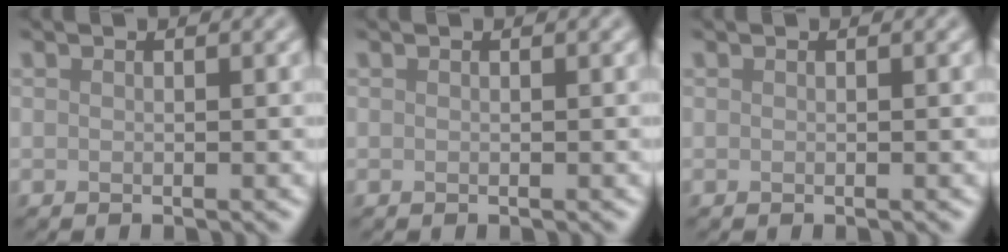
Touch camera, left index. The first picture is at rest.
{"total": 0.0}
{"total": 0.0}